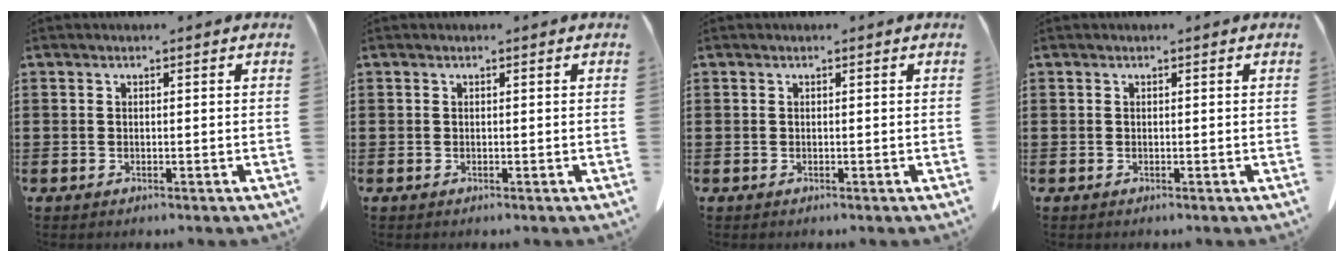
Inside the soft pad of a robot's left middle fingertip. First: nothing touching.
{"total": 0.0}
{"total": 0.0}
{"total": 0.0}